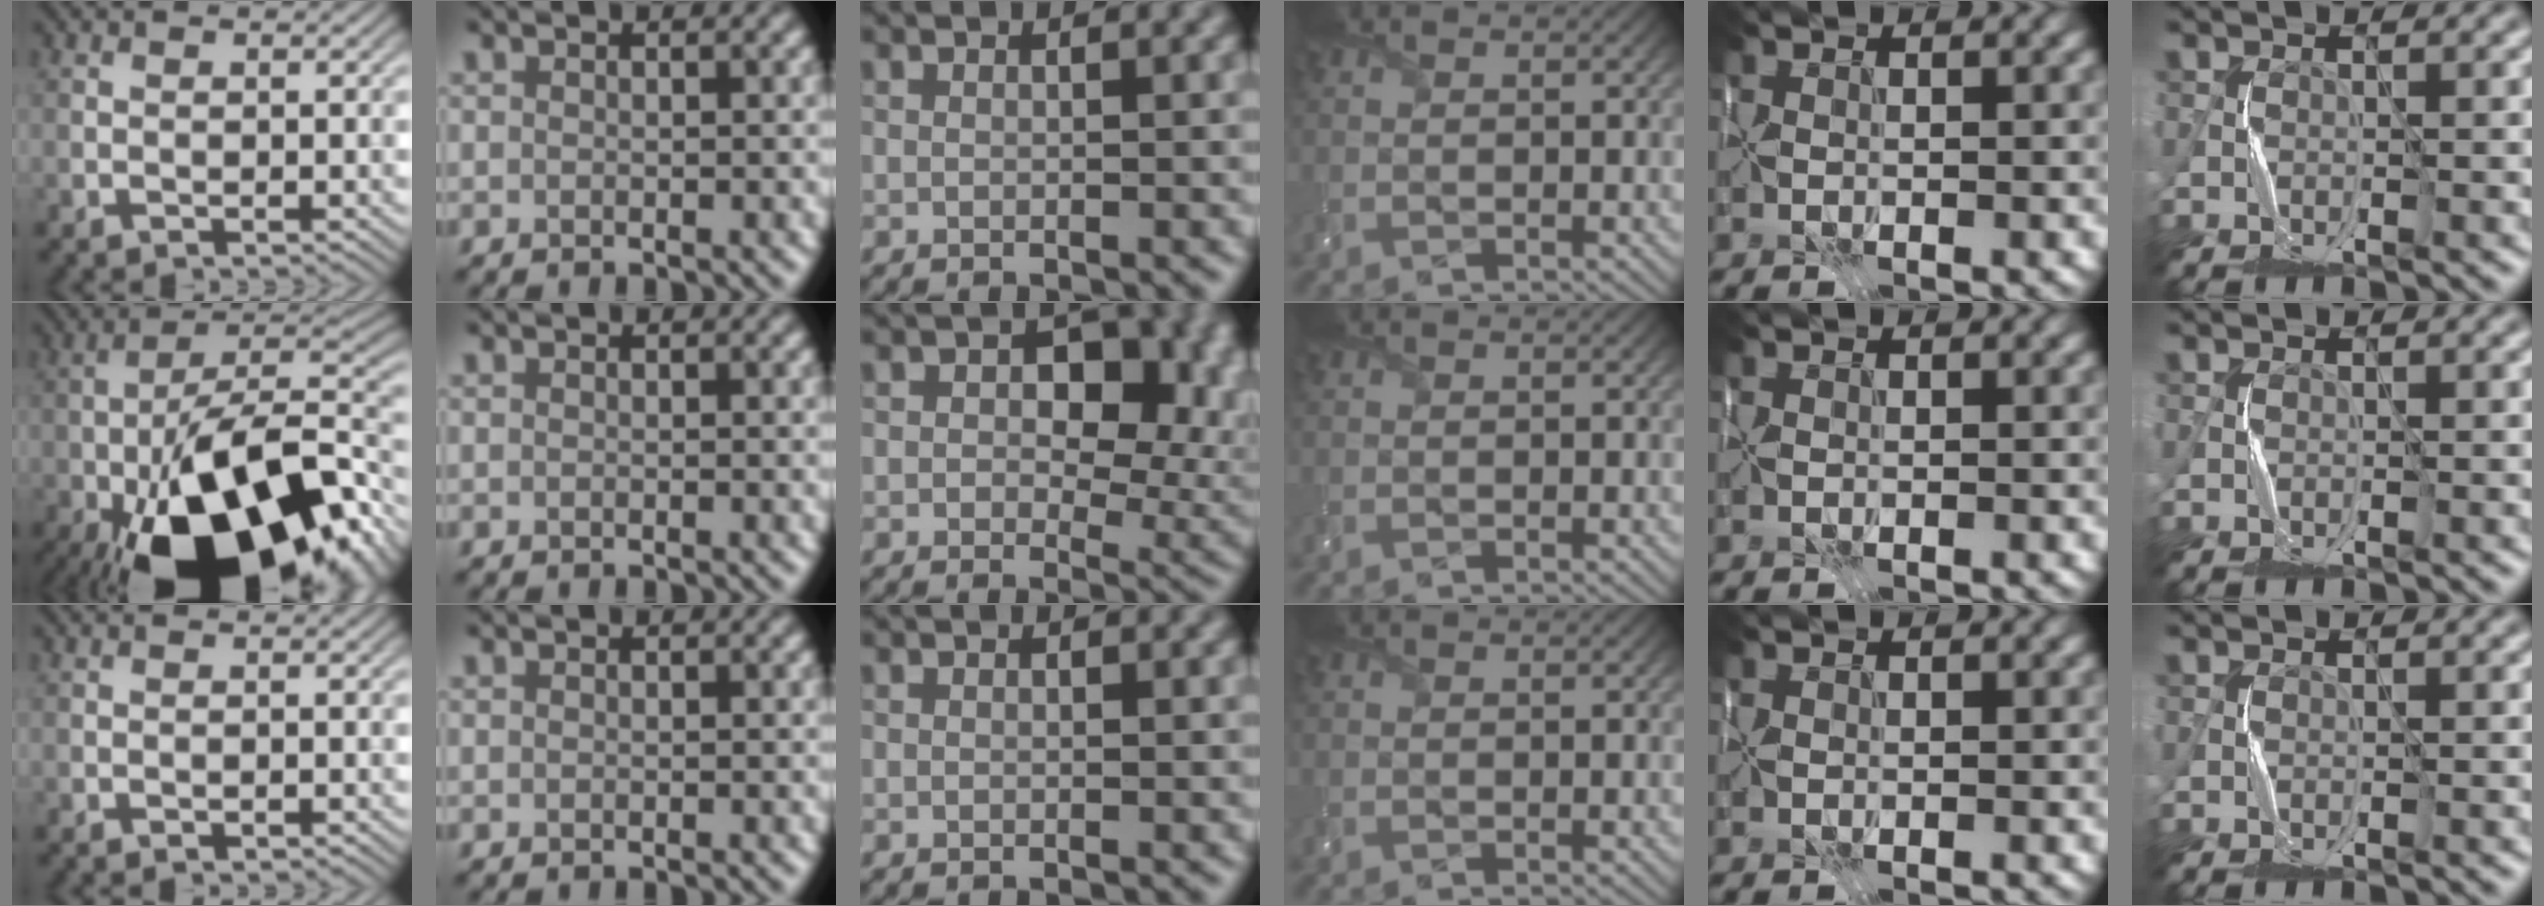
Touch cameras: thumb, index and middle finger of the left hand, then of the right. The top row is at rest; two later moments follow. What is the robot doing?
{"motion": "wrap", "object": "scarf"}